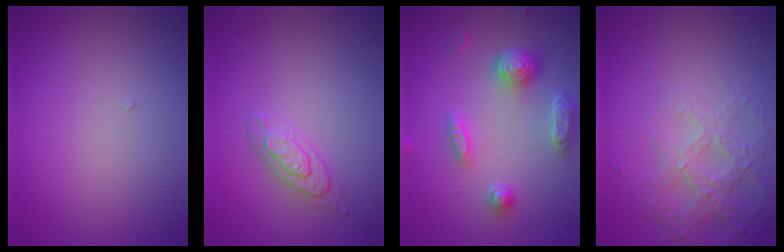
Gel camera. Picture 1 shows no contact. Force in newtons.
{"total": 2.2, "press": 2.2, "slide": 0.3}
{"total": 4.8, "press": 4.0, "slide": 2.8}
{"total": 4.2, "press": 3.1, "slide": 2.9}